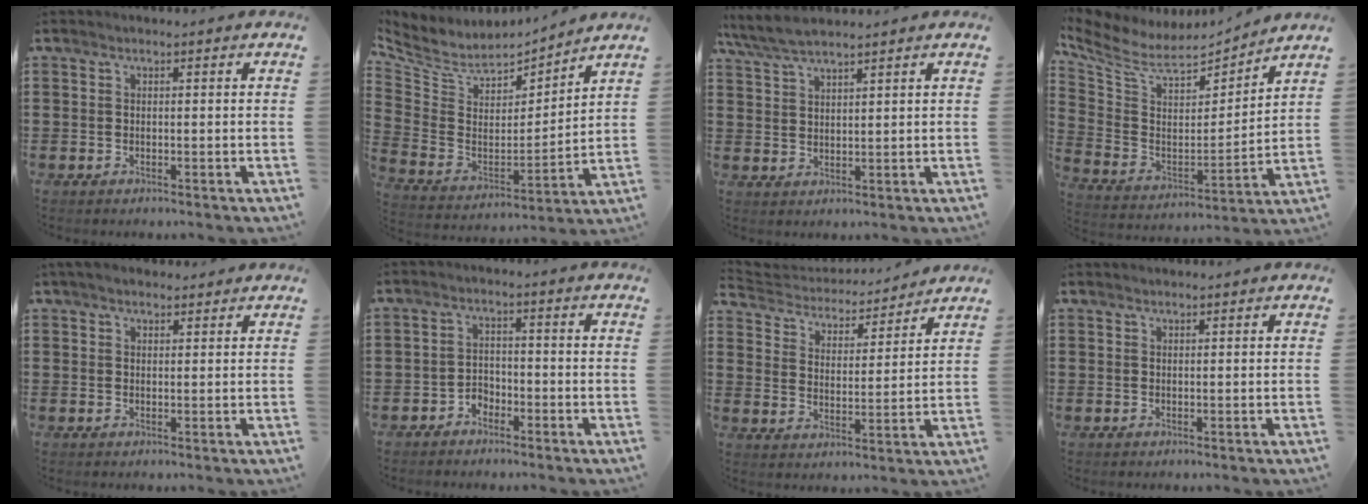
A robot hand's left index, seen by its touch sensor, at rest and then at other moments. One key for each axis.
{"total": 6.3, "fx": 5.1, "fy": 3.2, "fz": 1.7, "tx": -0.067, "ty": -0.038, "tz": 0.088}
{"total": 4.4, "fx": 3.8, "fy": 0.6, "fz": 2.1, "tx": -0.052, "ty": -0.005, "tz": 0.071}
{"total": 8.7, "fx": 7.2, "fy": 3.0, "fz": 3.7, "tx": -0.109, "ty": -0.049, "tz": 0.124}
{"total": 2.3, "fx": 2.0, "fy": 0.9, "fz": 0.9, "tx": -0.022, "ty": 0.006, "tz": 0.038}
{"total": 2.5, "fx": -2.3, "fy": 1.0, "fz": 0.1, "tx": -0.011, "ty": 0.002, "tz": -0.051}
{"total": 3.7, "fx": 3.7, "fy": 0.5, "fz": 0.1, "tx": -0.028, "ty": -0.031, "tz": 0.058}
{"total": 0.5, "fx": 0.5, "fy": 0.0, "fz": 0.1, "tx": -0.003, "ty": 0.000, "tz": 0.011}